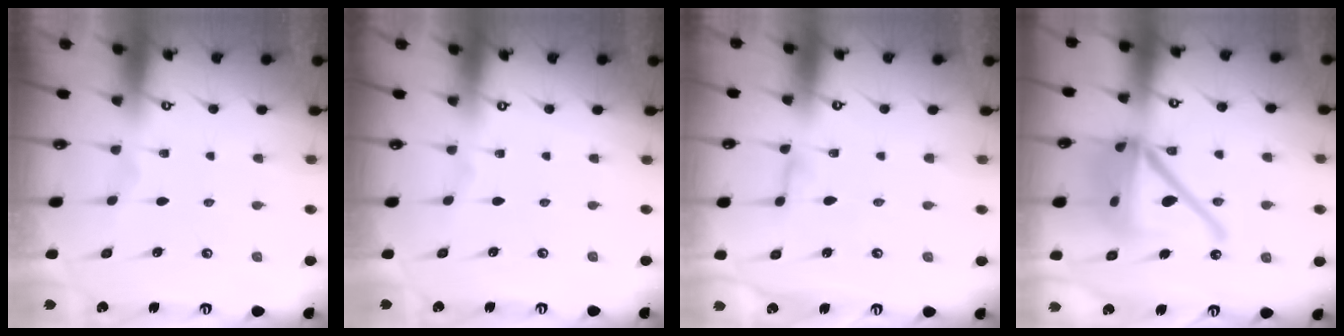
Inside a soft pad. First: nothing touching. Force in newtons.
{"total": 0.0}
{"total": 2.5, "press": 2.5, "slide": 0.2}
{"total": 20.2, "press": 20.0, "slide": 2.8}